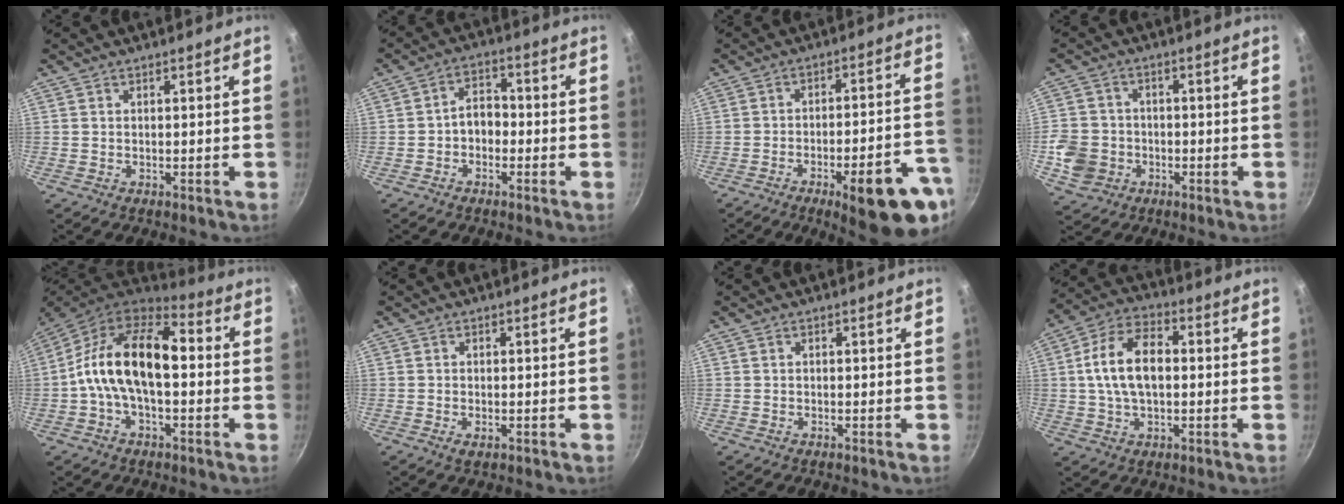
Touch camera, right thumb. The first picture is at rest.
{"total": 5.1, "force": [-1.2, 3.8, 3.2], "torque": [-0.031, 0.025, -0.032]}
{"total": 18.3, "force": [-8.6, 4.5, 15.5], "torque": [-0.162, 0.048, -0.107]}
{"total": 8.1, "force": [-2.3, 7.1, 3.1], "torque": [-0.046, 0.014, -0.039]}
{"total": 18.2, "force": [-0.2, 9.7, 15.4], "torque": [-0.270, 0.048, -0.011]}
{"total": 1.2, "force": [-0.4, 0.6, 1.0], "torque": [-0.020, 0.000, -0.005]}
{"total": 0.0}
{"total": 12.6, "force": [0.8, 7.2, 10.3], "torque": [-0.187, 0.024, 0.010]}